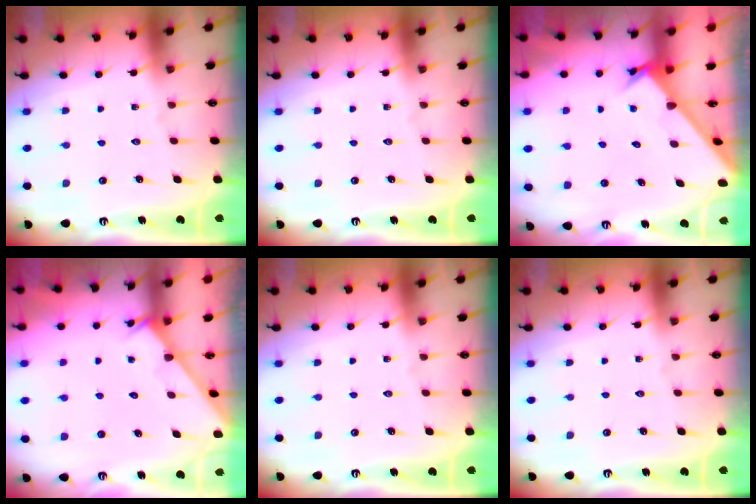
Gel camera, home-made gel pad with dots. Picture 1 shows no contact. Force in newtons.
{"total": 0.0}
{"total": 2.7, "press": 2.7, "slide": 0.3}
{"total": 2.4, "press": 2.4, "slide": 0.2}
{"total": 0.0}
{"total": 0.0}